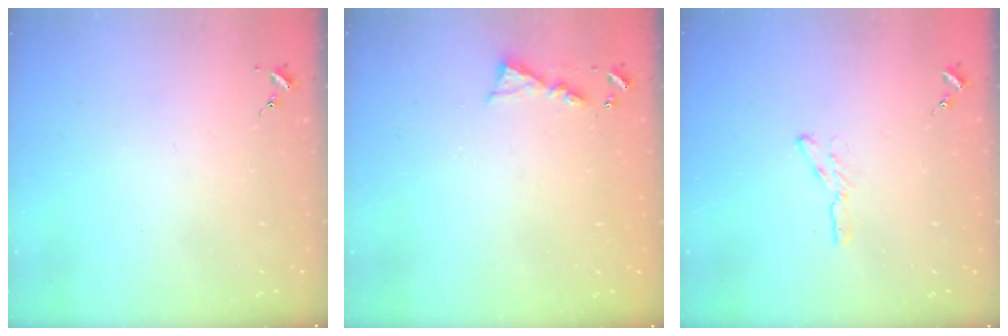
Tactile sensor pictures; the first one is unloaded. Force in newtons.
{"total": 4.9, "press": 4.9, "slide": 0.5}
{"total": 4.3, "press": 4.2, "slide": 0.4}